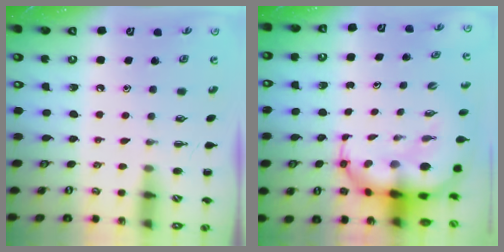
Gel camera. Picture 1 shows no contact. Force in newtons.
{"total": 11.3, "press": 10.9, "slide": 3.2}